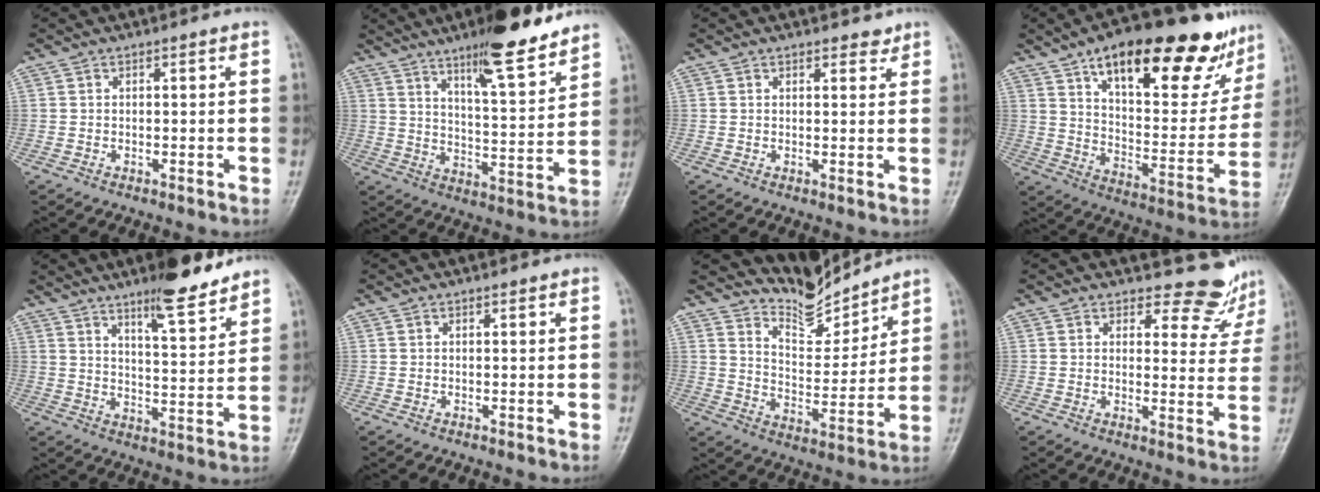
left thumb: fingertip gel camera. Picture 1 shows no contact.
{"total": 14.4, "force": [10.8, 2.7, 9.2], "torque": [-0.120, -0.071, 0.172]}
{"total": 1.9, "force": [1.6, 0.9, 0.5], "torque": [0.008, -0.010, 0.017]}
{"total": 28.3, "force": [17.7, 11.3, 18.9], "torque": [-0.227, -0.043, 0.266]}
{"total": 10.9, "force": [8.5, 2.0, 6.6], "torque": [-0.083, -0.064, 0.136]}
{"total": 0.0}
{"total": 8.7, "force": [8.6, 1.5, -0.1], "torque": [0.026, -0.079, 0.170]}
{"total": 7.7, "force": [7.3, 2.6, 0.1], "torque": [0.031, -0.069, 0.075]}